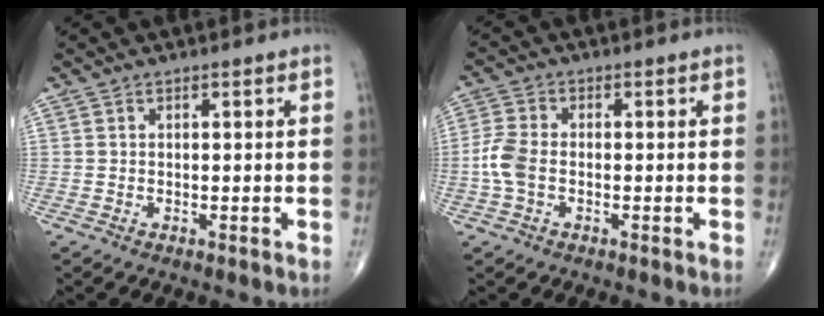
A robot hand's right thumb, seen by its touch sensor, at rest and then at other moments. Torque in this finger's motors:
{"motor_torque": [-0.01, 0.39, 0.86, -0.27, 0.05]}